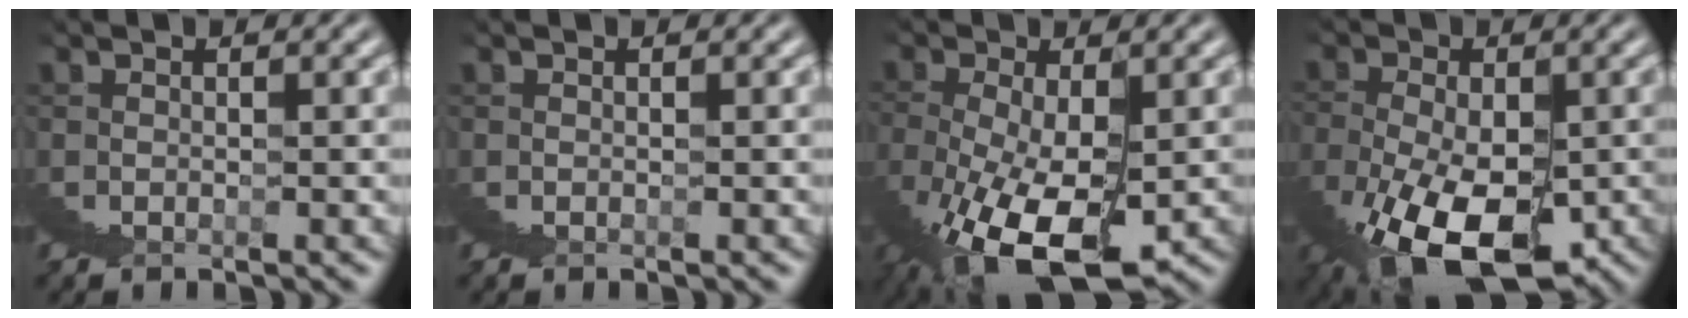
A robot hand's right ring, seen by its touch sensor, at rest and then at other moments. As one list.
[{"total": 0.0}, {"total": 8.0, "force": [-2.0, 3.2, 7.0], "torque": [-0.121, -0.021, -0.019]}, {"total": 9.3, "force": [-3.5, 4.5, 7.3], "torque": [-0.129, -0.030, -0.038]}]